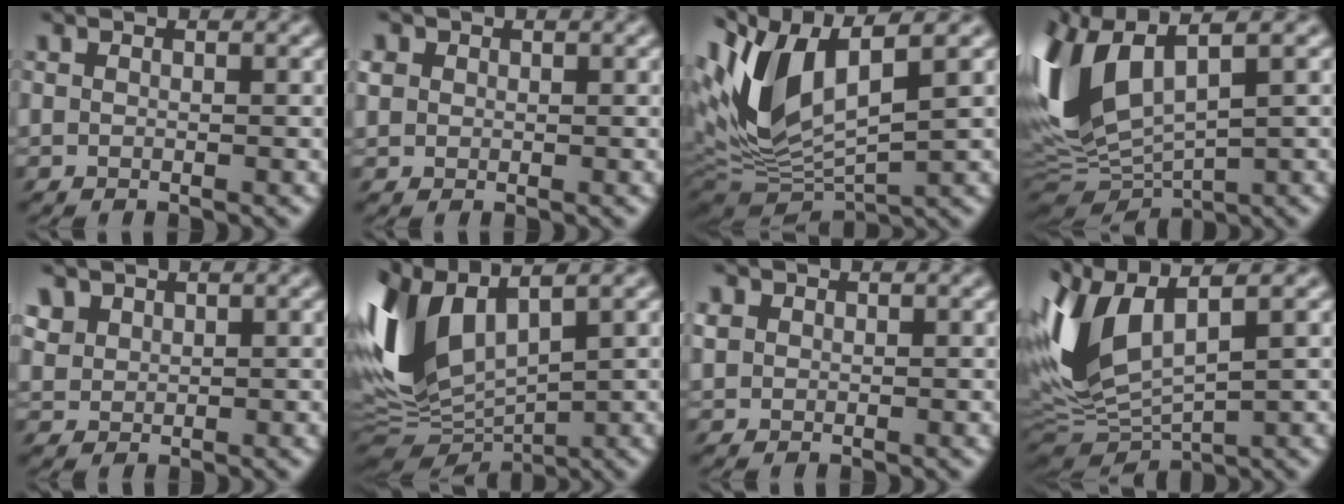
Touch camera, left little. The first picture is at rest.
{"total": 2.6, "force": [0.4, 2.2, 1.2], "torque": [-0.053, 0.018, 0.010]}
{"total": 7.4, "force": [1.8, 2.1, 6.8], "torque": [-0.148, 0.002, 0.031]}
{"total": 8.6, "force": [2.1, 3.1, 7.8], "torque": [-0.187, 0.010, 0.033]}
{"total": 1.9, "force": [0.9, 1.4, 0.9], "torque": [-0.028, 0.010, 0.012]}
{"total": 7.1, "force": [1.5, 2.9, 6.3], "torque": [-0.144, 0.003, 0.018]}
{"total": 1.9, "force": [0.3, 1.6, 0.9], "torque": [-0.033, 0.006, 0.001]}
{"total": 6.7, "force": [2.0, 1.9, 6.1], "torque": [-0.147, 0.006, 0.038]}